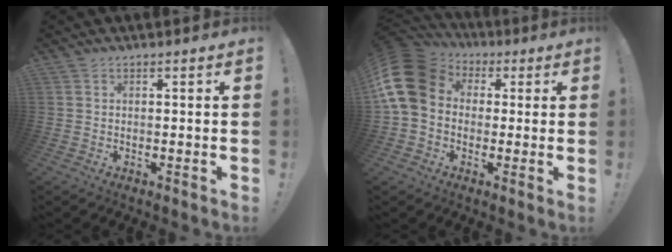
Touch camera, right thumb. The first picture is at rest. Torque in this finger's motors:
{"motor_torque": [2.62, 2.39, 0.40, -0.12, 0.41]}